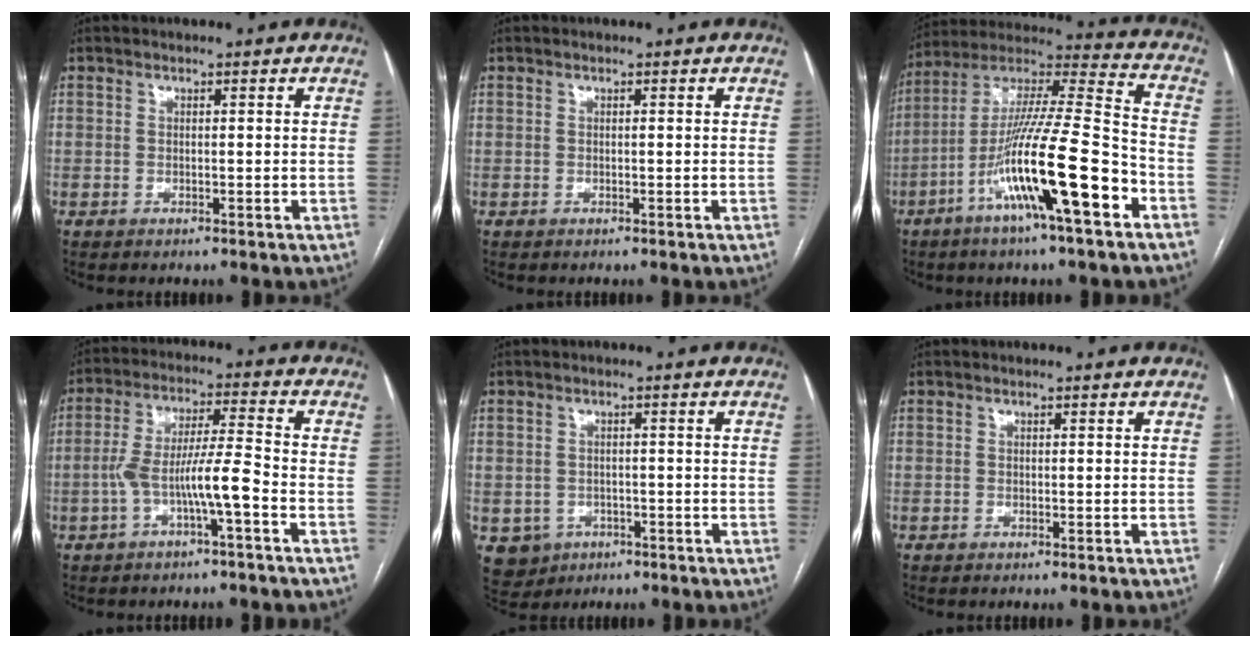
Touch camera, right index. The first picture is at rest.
{"total": 0.0}
{"total": 19.5, "force": [-8.2, 1.0, 17.6], "torque": [-0.329, -0.011, -0.147]}
{"total": 8.2, "force": [-3.1, 0.2, 7.6], "torque": [-0.148, 0.025, -0.054]}
{"total": 5.7, "force": [-2.2, 5.1, 1.0], "torque": [-0.015, 0.006, -0.023]}
{"total": 0.0}